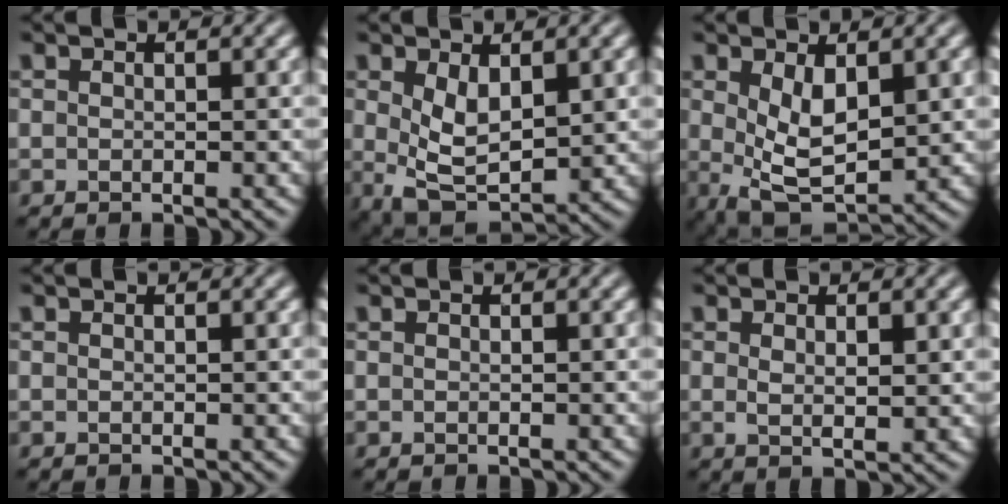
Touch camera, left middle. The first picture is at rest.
{"total": 5.1, "force": [0.7, 2.6, 4.2], "torque": [-0.089, -0.009, 0.022]}
{"total": 5.5, "force": [0.6, 2.7, 4.7], "torque": [-0.097, -0.012, 0.017]}
{"total": 0.0}
{"total": 0.0}
{"total": 2.2, "force": [0.5, 0.9, 1.9], "torque": [-0.035, -0.005, 0.012]}